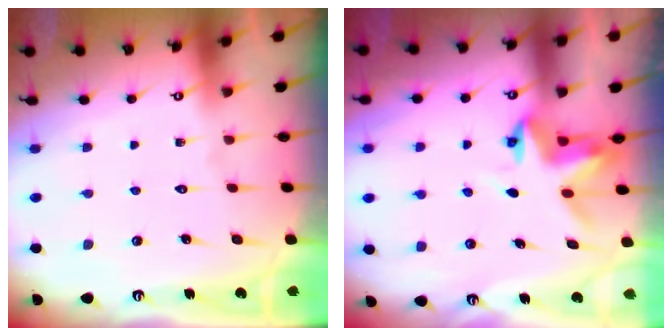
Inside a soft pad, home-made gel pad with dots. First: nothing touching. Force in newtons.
{"total": 3.8, "press": 3.8, "slide": 0.3}